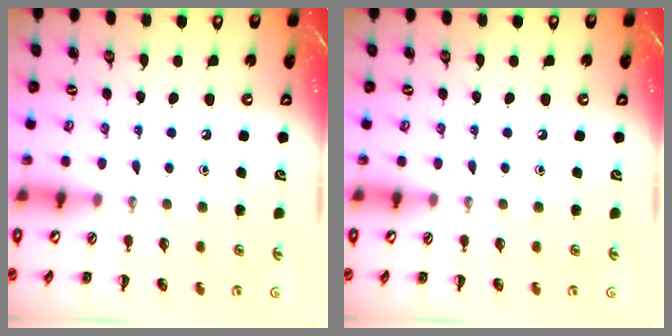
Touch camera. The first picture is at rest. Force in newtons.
{"total": 0.0}